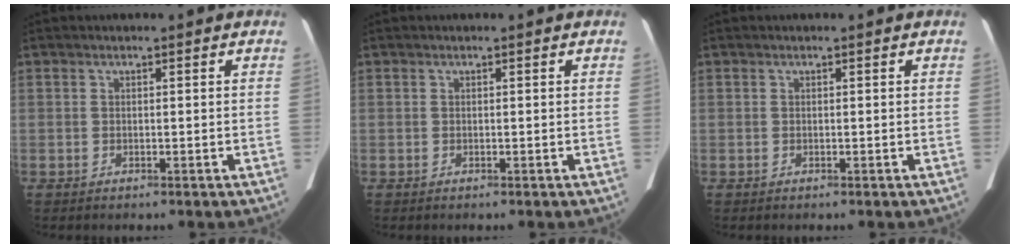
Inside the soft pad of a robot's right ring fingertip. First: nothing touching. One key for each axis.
{"total": 0.0}
{"total": 0.0}